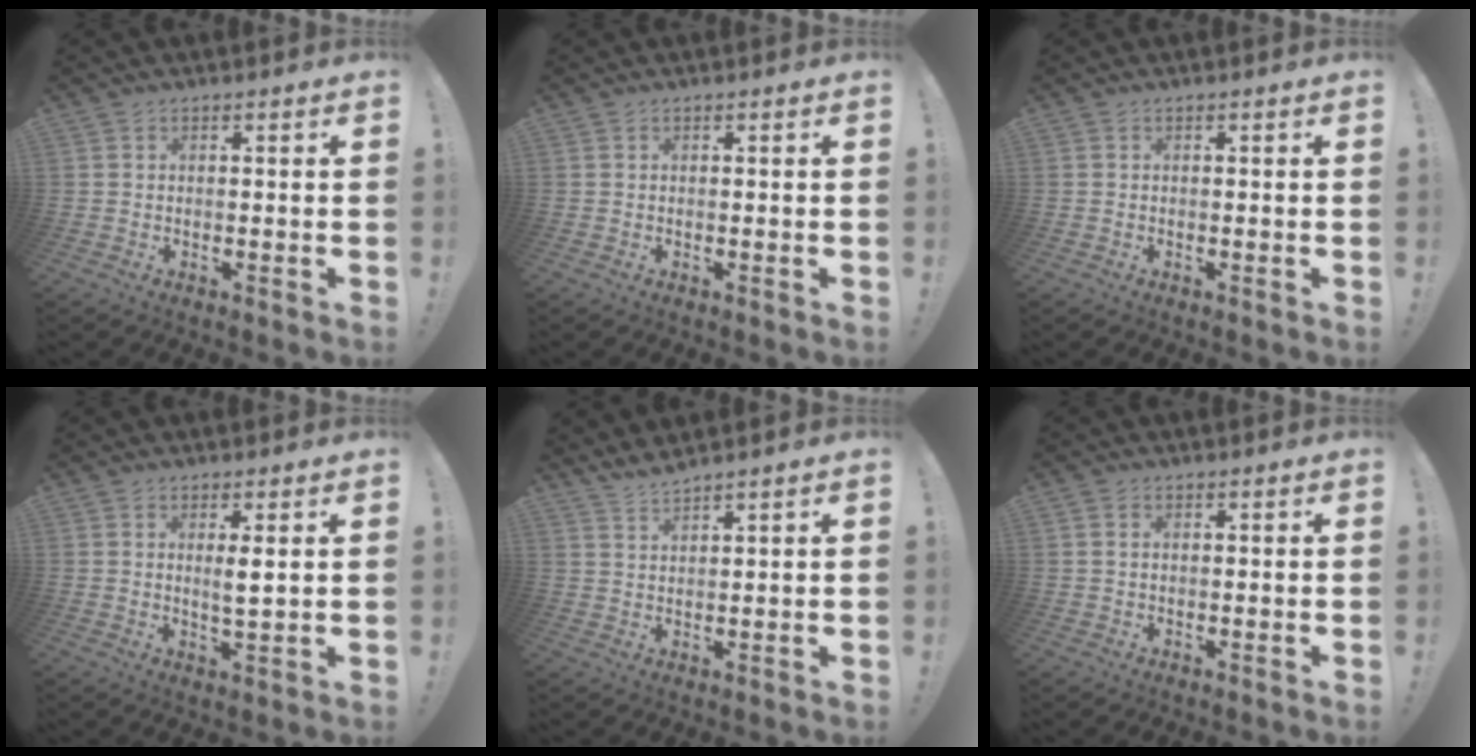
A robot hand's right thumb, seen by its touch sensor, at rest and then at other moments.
{"total": 0.0}
{"total": 0.0}
{"total": 3.6, "force": [1.1, 0.4, 3.4], "torque": [-0.052, -0.010, 0.015]}
{"total": 3.2, "force": [3.0, -0.4, 1.2], "torque": [-0.035, -0.013, 0.055]}
{"total": 1.2, "force": [0.5, 0.7, 0.8], "torque": [-0.012, 0.001, 0.008]}